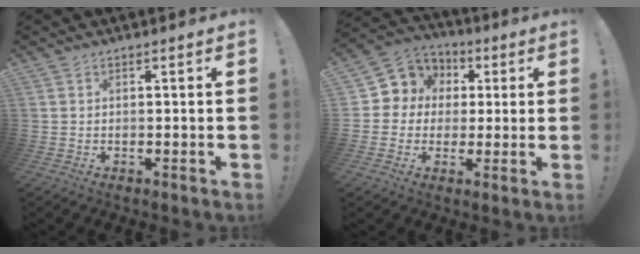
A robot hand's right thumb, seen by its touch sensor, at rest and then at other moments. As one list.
[{"total": 8.8, "force": [1.1, 8.5, 2.2], "torque": [-0.027, -0.005, 0.029]}]